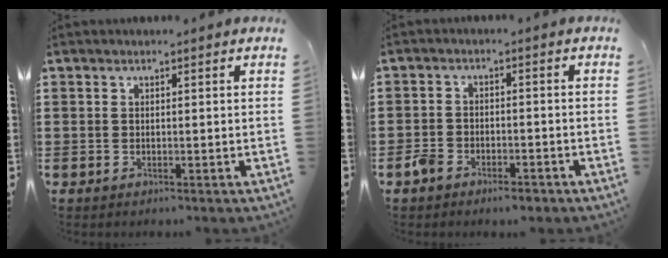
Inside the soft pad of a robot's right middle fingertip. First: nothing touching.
{"total": 3.2, "force": [-2.6, 1.5, 1.0], "torque": [-0.027, 0.006, -0.053]}